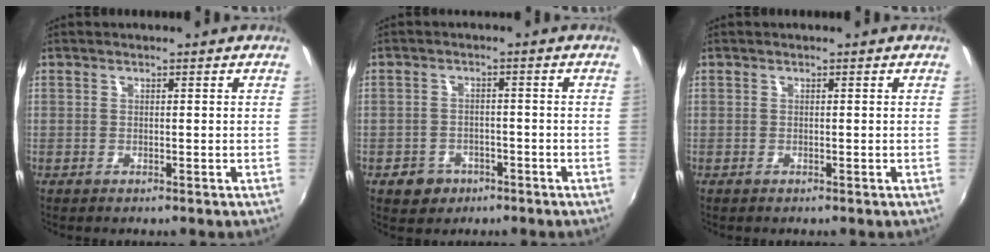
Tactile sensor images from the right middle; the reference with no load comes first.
{"total": 5.0, "force": [-2.8, 3.8, 1.4], "torque": [-0.048, 0.007, -0.038]}
{"total": 0.0}